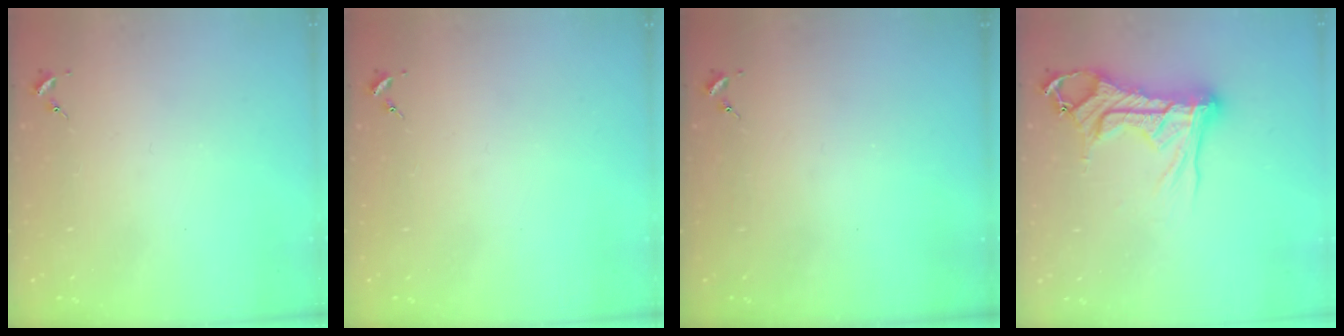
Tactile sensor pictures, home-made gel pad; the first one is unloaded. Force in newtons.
{"total": 0.0}
{"total": 0.0}
{"total": 17.4, "press": 17.3, "slide": 1.8}